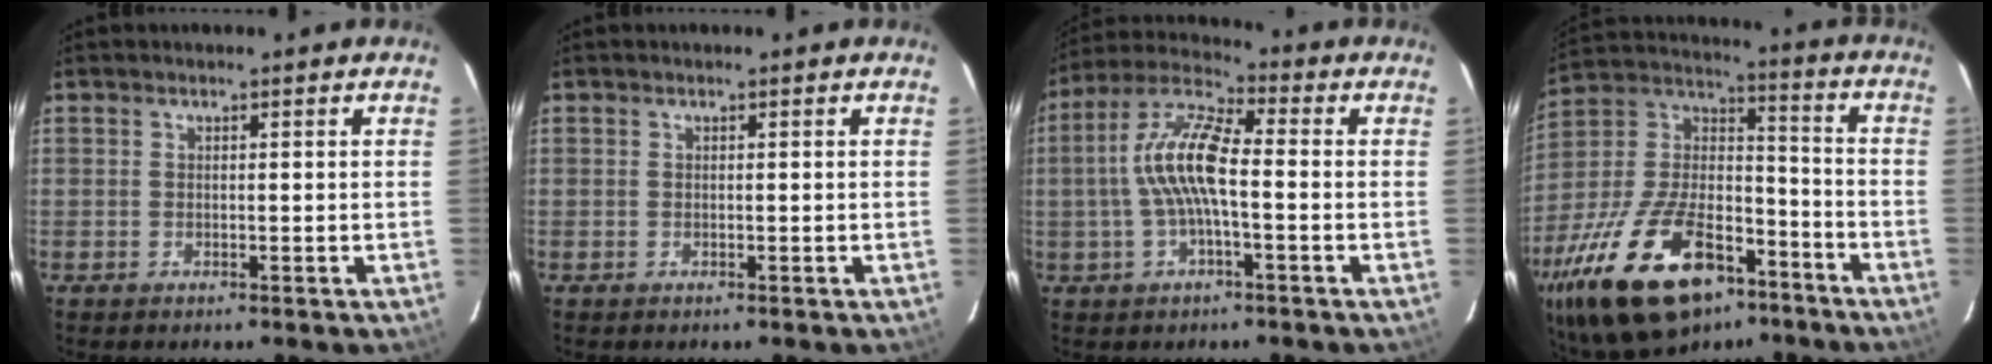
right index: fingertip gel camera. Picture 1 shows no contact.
{"total": 0.0}
{"total": 11.0, "force": [-0.9, 3.1, 10.6], "torque": [-0.215, 0.016, -0.021]}
{"total": 28.6, "force": [-17.1, 13.6, 18.4], "torque": [-0.368, -0.002, -0.278]}